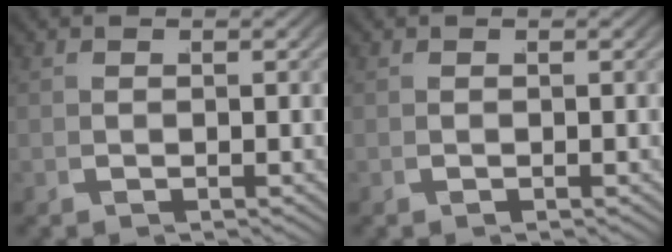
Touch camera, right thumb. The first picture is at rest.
{"total": 0.0}